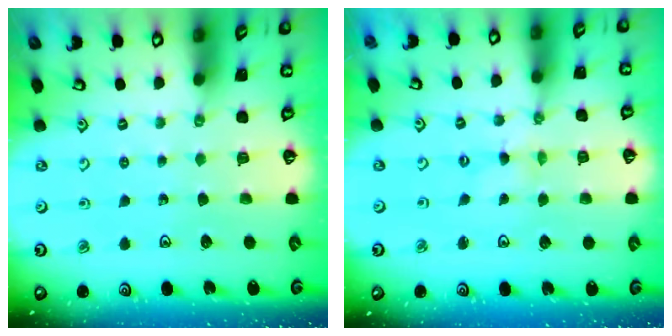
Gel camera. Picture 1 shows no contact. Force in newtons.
{"total": 0.0}